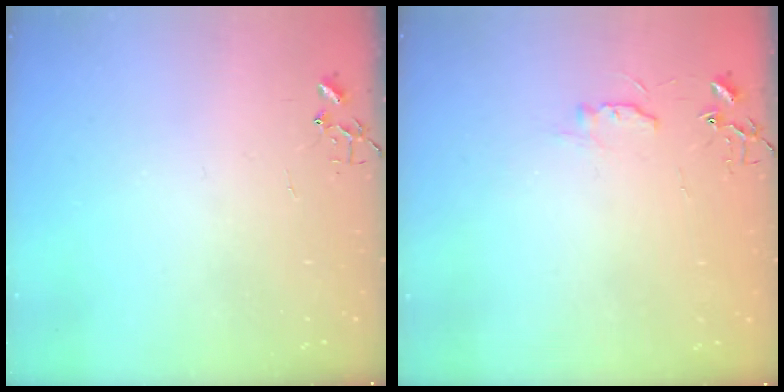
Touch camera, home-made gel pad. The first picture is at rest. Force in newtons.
{"total": 5.6, "press": 5.6, "slide": 0.7}